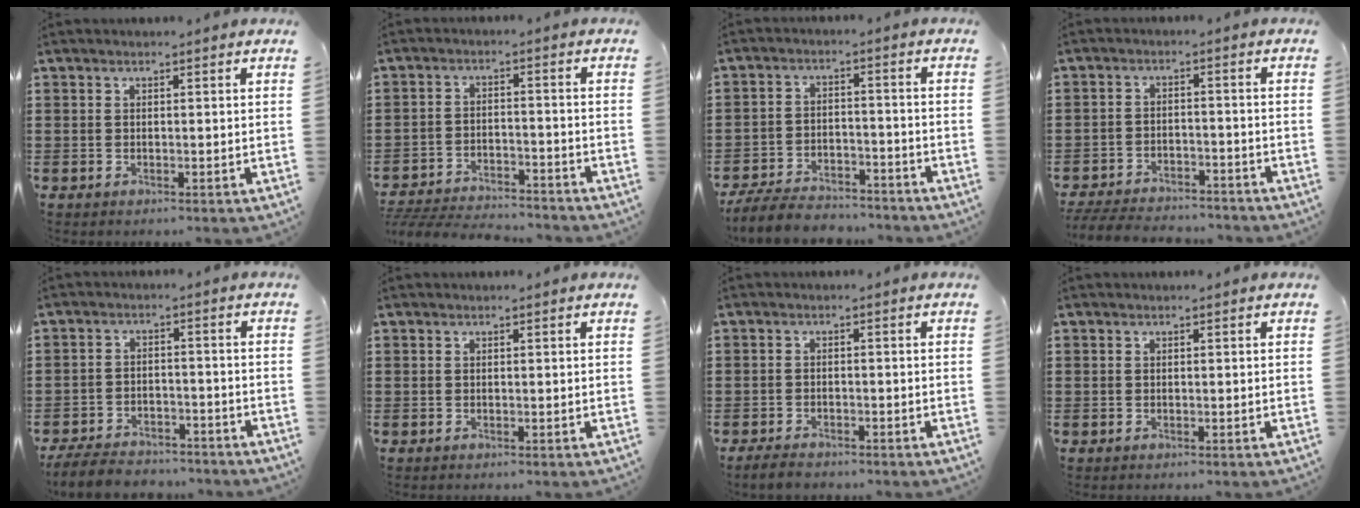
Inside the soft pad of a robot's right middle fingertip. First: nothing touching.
{"total": 5.4, "force": [-5.3, 0.6, 0.8], "torque": [-0.023, 0.006, -0.110]}
{"total": 6.7, "force": [-6.4, 1.5, 1.5], "torque": [-0.035, 0.012, -0.127]}
{"total": 5.3, "force": [-5.2, 1.1, 0.5], "torque": [-0.017, 0.009, -0.108]}
{"total": 6.0, "force": [-5.8, 1.4, 0.8], "torque": [-0.019, 0.015, -0.117]}
{"total": 0.0}
{"total": 2.3, "force": [-2.1, 0.8, 0.5], "torque": [-0.020, 0.004, -0.047]}
{"total": 0.0}